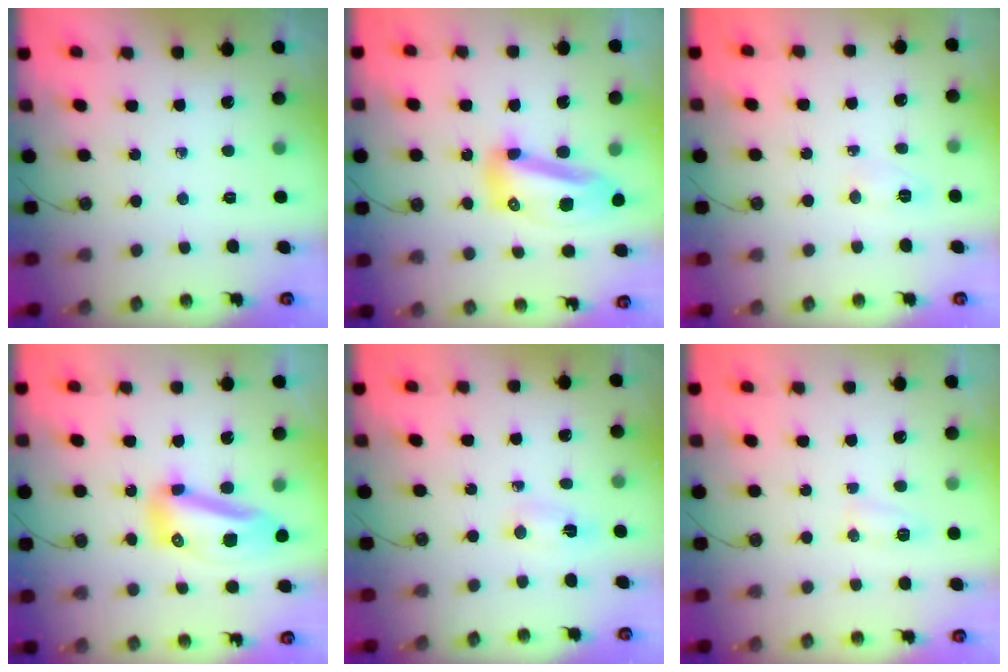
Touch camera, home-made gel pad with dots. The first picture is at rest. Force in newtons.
{"total": 12.2, "press": 12.1, "slide": 1.4}
{"total": 5.2, "press": 5.1, "slide": 0.5}
{"total": 12.8, "press": 12.7, "slide": 1.8}
{"total": 2.6, "press": 1.3, "slide": 2.2}
{"total": 4.7, "press": 4.6, "slide": 0.5}